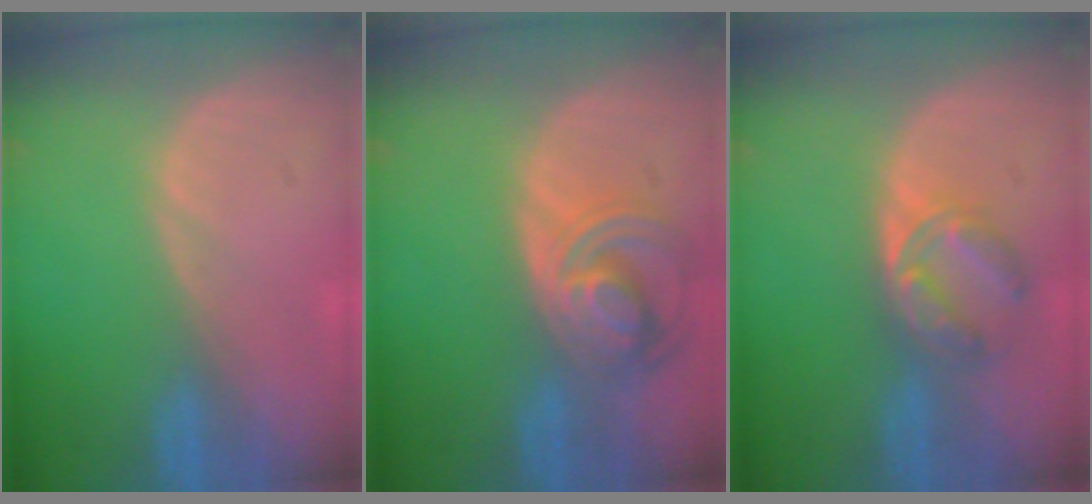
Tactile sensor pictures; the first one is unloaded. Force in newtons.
{"total": 8.2, "press": 7.2, "slide": 4.1}
{"total": 5.6, "press": 5.4, "slide": 1.7}